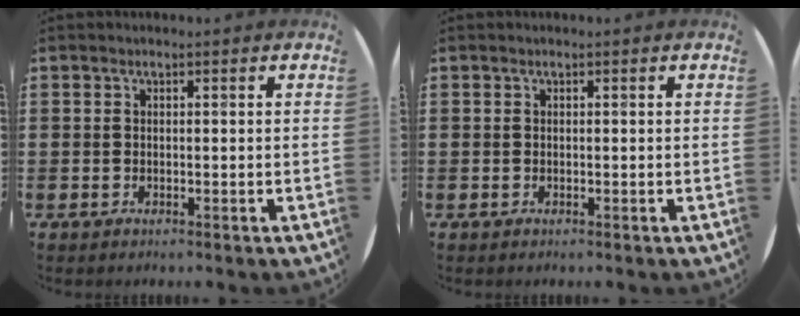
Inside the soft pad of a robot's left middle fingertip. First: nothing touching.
{"total": 0.0}